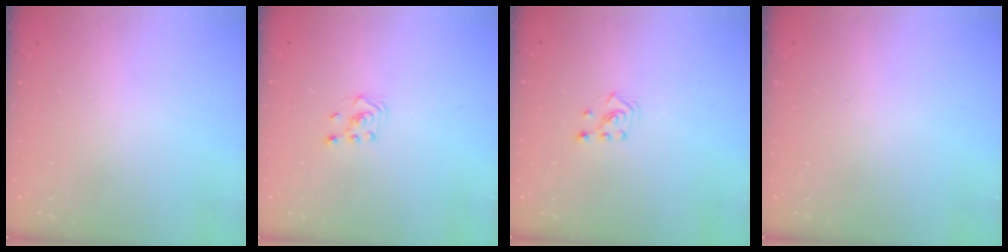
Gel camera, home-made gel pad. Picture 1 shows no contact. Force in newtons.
{"total": 2.3, "press": 2.2, "slide": 0.8}
{"total": 2.3, "press": 2.2, "slide": 0.8}
{"total": 0.0}